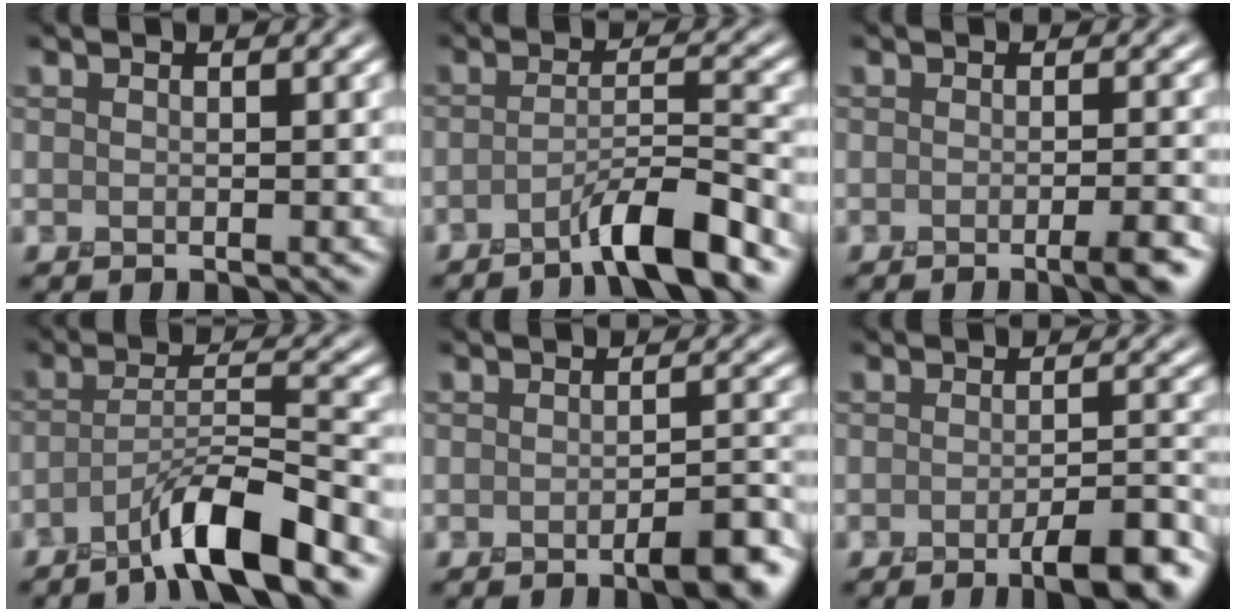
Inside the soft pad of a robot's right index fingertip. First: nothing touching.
{"total": 5.1, "force": [-3.3, 0.6, 3.8], "torque": [-0.057, 0.013, -0.069]}
{"total": 2.9, "force": [-1.3, 0.6, 2.5], "torque": [-0.029, -0.002, -0.027]}
{"total": 6.5, "force": [-4.2, 0.9, 4.9], "torque": [-0.078, 0.010, -0.081]}
{"total": 3.7, "force": [-2.0, 0.8, 3.0], "torque": [-0.042, 0.000, -0.033]}
{"total": 5.0, "force": [-2.6, 1.1, 4.1], "torque": [-0.058, -0.002, -0.040]}